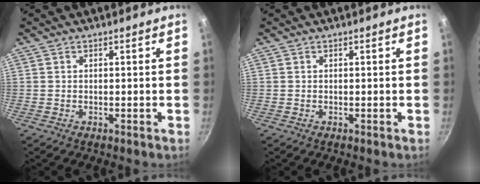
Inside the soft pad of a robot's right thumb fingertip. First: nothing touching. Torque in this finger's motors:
{"motor_torque": [0.00, 0.00, 0.00, 0.00, 0.00]}